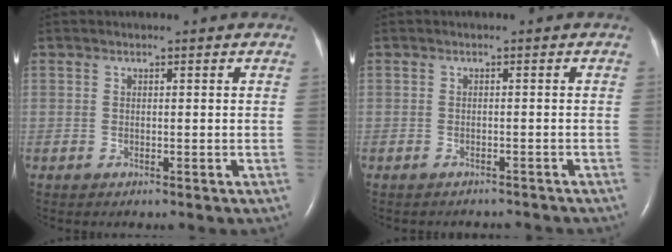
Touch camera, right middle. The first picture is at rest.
{"total": 4.1, "force": [-3.8, 1.2, 0.6], "torque": [-0.009, -0.004, -0.042]}